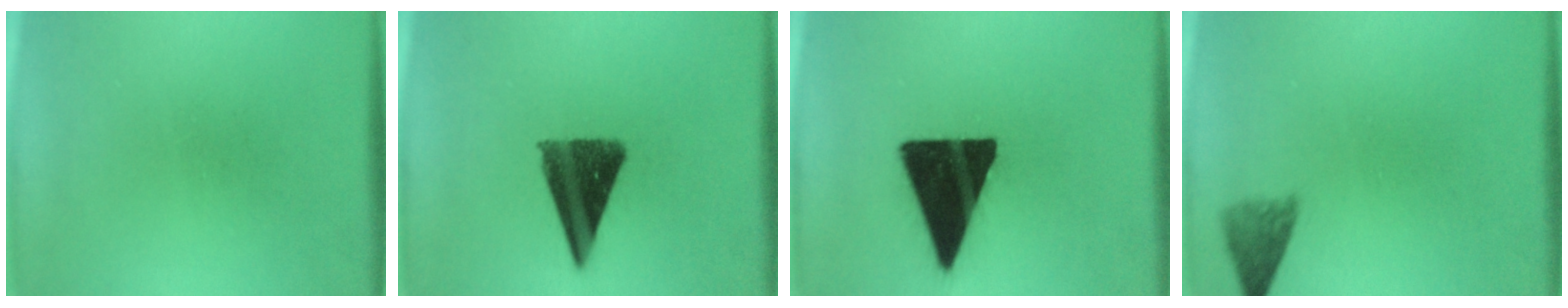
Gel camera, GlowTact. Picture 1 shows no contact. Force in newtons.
{"total": 11.2}
{"total": 19.9}
{"total": 2.8}